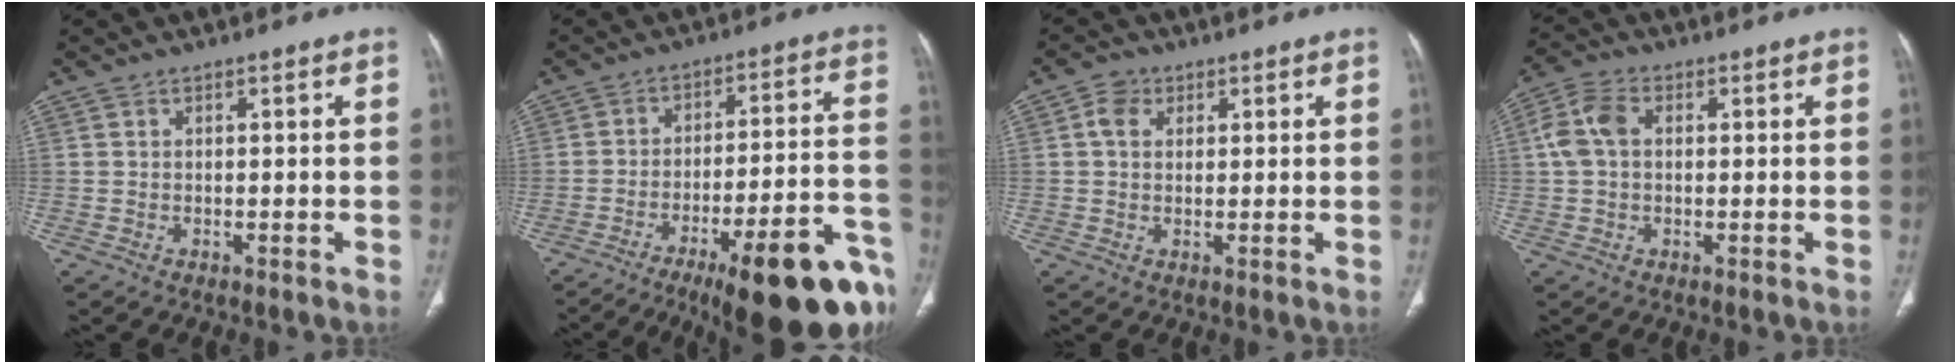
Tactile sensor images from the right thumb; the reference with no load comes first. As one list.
[{"total": 23.9, "force": [-14.2, 5.4, 18.4], "torque": [-0.182, 0.072, -0.204]}, {"total": 3.8, "force": [1.3, 2.9, 2.0], "torque": [-0.023, 0.002, 0.021]}, {"total": 6.1, "force": [0.9, 4.0, 4.5], "torque": [-0.100, 0.021, 0.013]}]